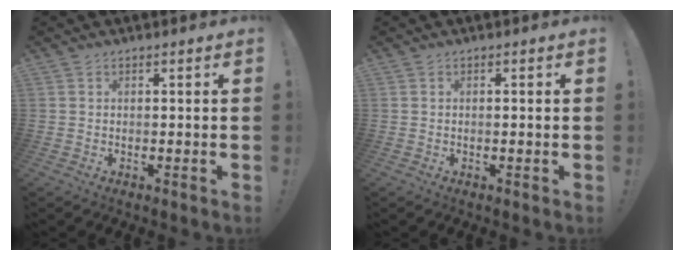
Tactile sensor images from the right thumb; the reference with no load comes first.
{"total": 0.6, "force": [-0.1, 0.0, 0.6], "torque": [-0.006, -0.003, -0.003]}